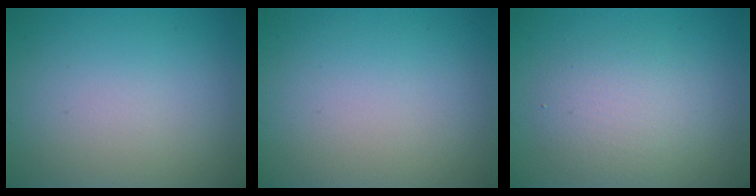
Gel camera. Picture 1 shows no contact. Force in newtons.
{"total": 0.0}
{"total": 3.5, "press": 3.5, "slide": 0.2}